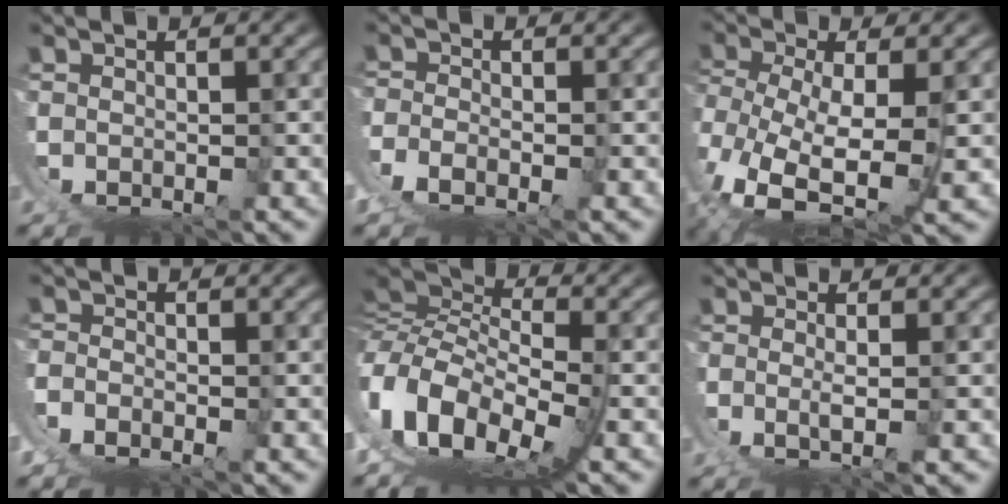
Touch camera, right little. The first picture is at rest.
{"total": 4.4, "force": [0.1, 3.2, 2.9], "torque": [-0.090, -0.021, 0.009]}
{"total": 8.3, "force": [-0.7, 5.1, 6.5], "torque": [-0.174, -0.052, 0.017]}
{"total": 4.5, "force": [-0.3, 3.8, 2.4], "torque": [-0.076, -0.018, -0.003]}
{"total": 12.3, "force": [2.2, 8.0, 9.1], "torque": [-0.204, -0.040, 0.050]}
{"total": 2.5, "force": [1.1, -0.7, 2.2], "torque": [-0.047, -0.012, 0.027]}